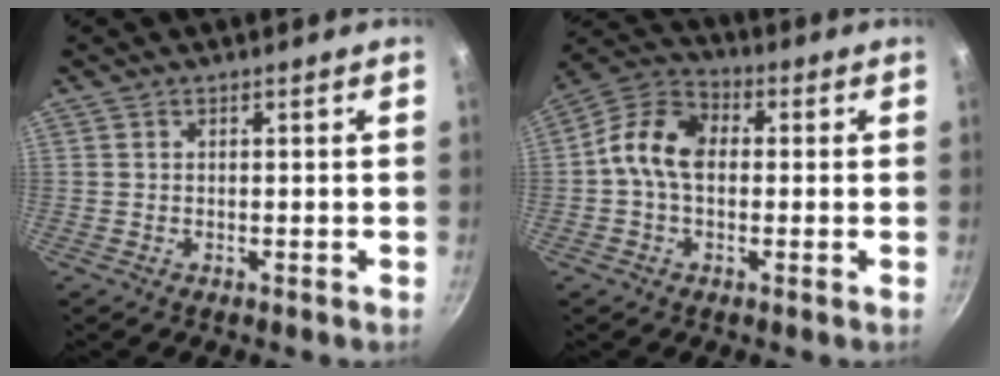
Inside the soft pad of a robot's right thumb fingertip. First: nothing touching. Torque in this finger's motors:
{"motor_torque": [1.33, 3.68, 1.07, -0.49, 0.50]}